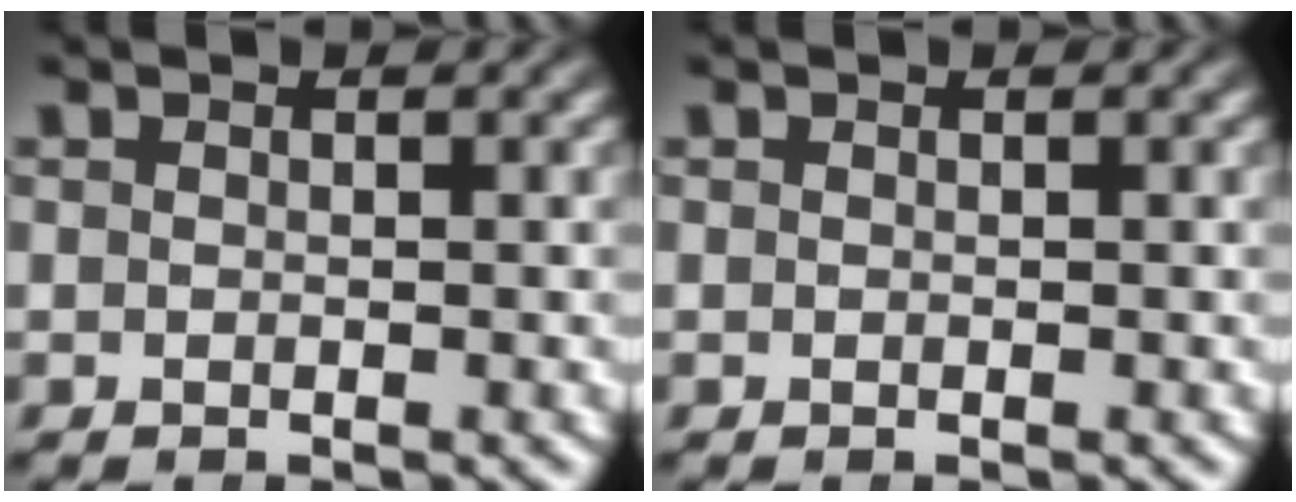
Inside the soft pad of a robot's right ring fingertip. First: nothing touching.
{"total": 0.0}